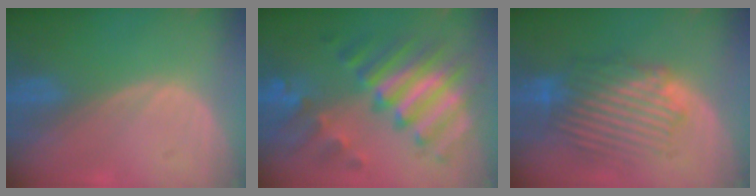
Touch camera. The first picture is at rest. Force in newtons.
{"total": 11.3, "press": 11.2, "slide": 1.2}
{"total": 9.1, "press": 8.6, "slide": 2.8}